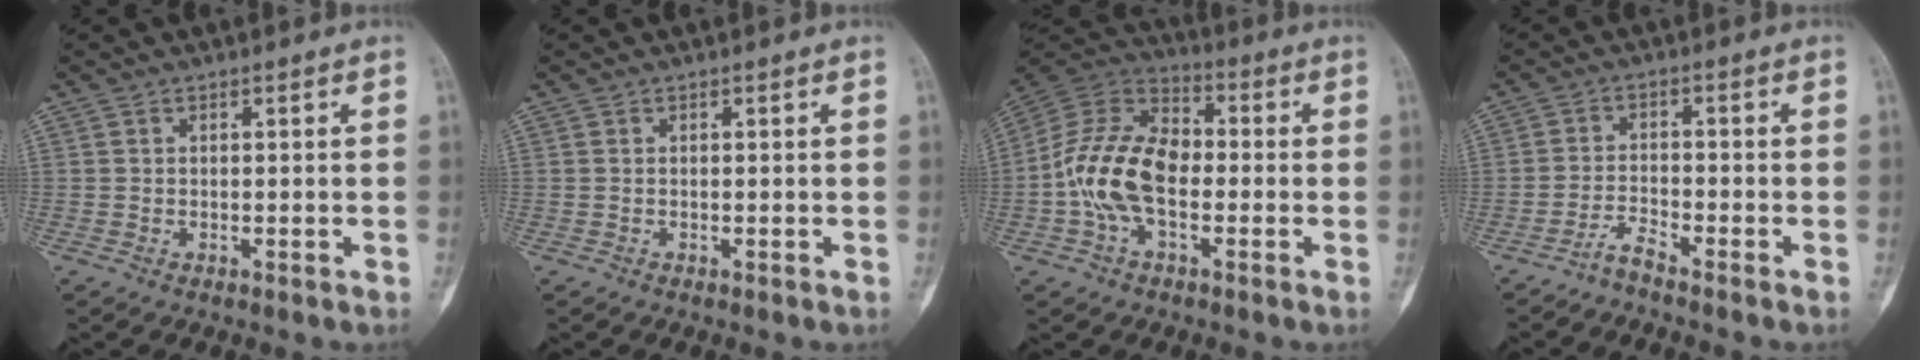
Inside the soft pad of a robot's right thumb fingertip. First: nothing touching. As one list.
[{"total": 0.0}, {"total": 15.1, "force": [-2.4, 9.1, 11.8], "torque": [-0.224, 0.037, -0.052]}, {"total": 2.7, "force": [-2.6, -0.3, 0.9], "torque": [-0.022, 0.006, -0.056]}]